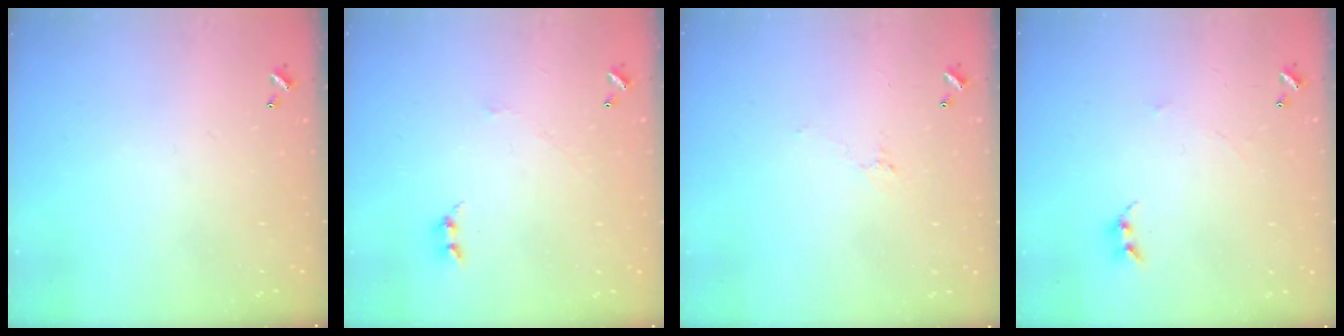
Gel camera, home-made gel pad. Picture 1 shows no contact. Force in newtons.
{"total": 2.7, "press": 2.6, "slide": 0.4}
{"total": 0.6, "press": 0.1, "slide": 0.6}
{"total": 1.0, "press": 0.9, "slide": 0.4}